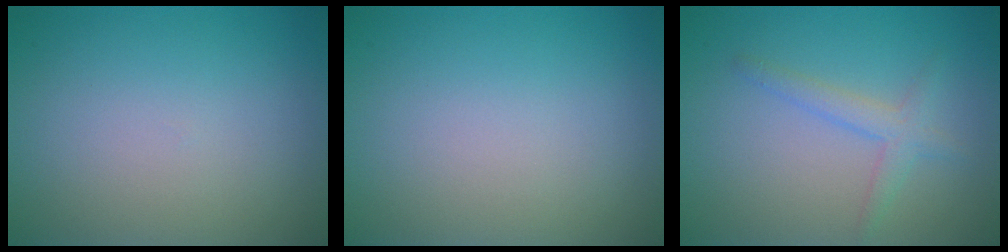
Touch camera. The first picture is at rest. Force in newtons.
{"total": 0.0}
{"total": 2.0, "press": 2.0, "slide": 0.1}